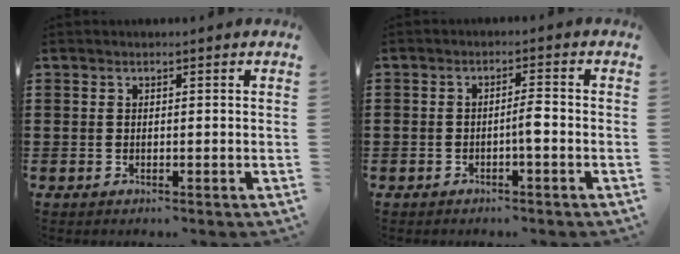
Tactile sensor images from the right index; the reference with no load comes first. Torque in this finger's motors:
{"motor_torque": [1.42, 0.21, 0.23, 0.10]}